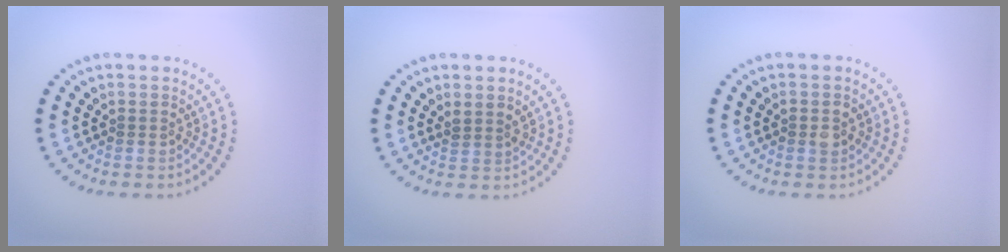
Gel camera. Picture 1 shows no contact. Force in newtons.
{"total": 1.1, "press": 1.0, "slide": 0.6}
{"total": 1.4, "press": 1.4, "slide": 0.0}